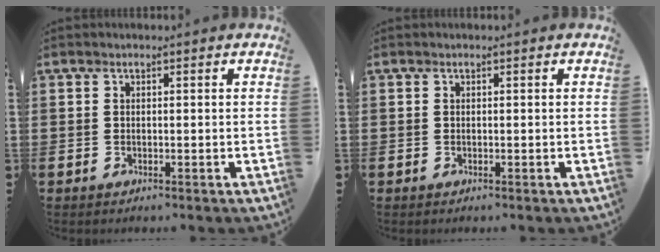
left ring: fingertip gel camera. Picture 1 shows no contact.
{"total": 0.0}